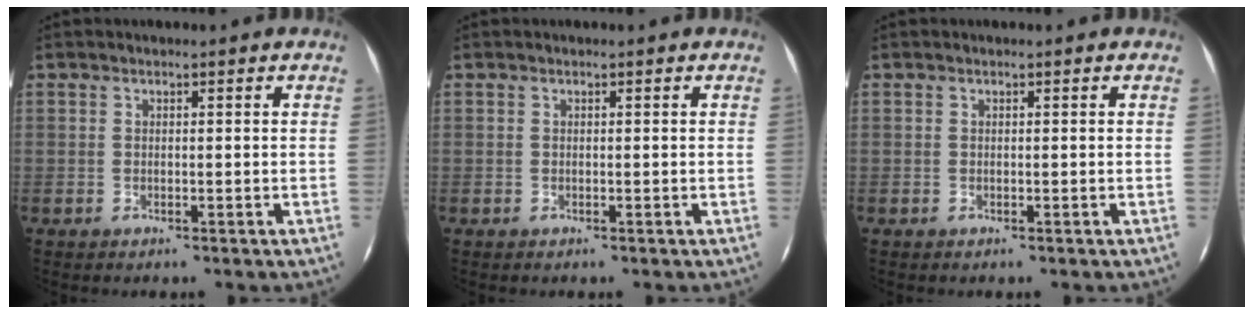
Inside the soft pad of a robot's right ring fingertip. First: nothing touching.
{"total": 0.0}
{"total": 0.0}